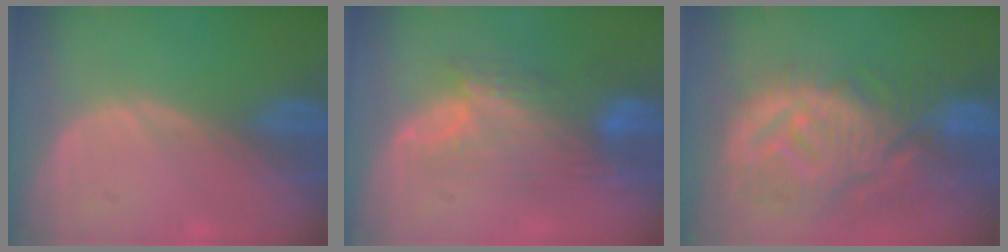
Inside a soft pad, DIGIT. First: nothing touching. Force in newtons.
{"total": 9.0, "press": 8.0, "slide": 4.1}
{"total": 12.4, "press": 11.1, "slide": 5.5}